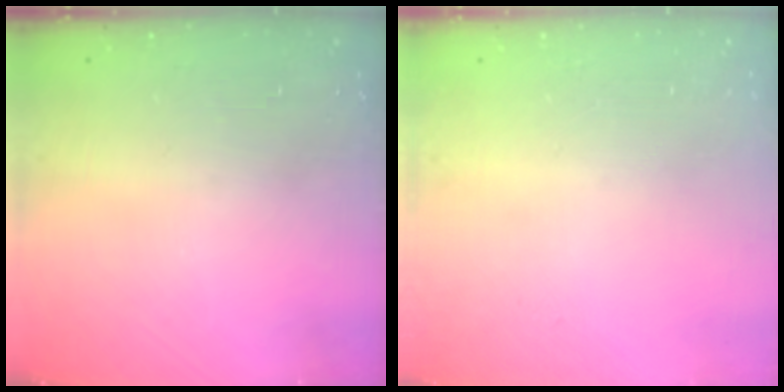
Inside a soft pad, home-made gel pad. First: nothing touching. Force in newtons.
{"total": 0.0}